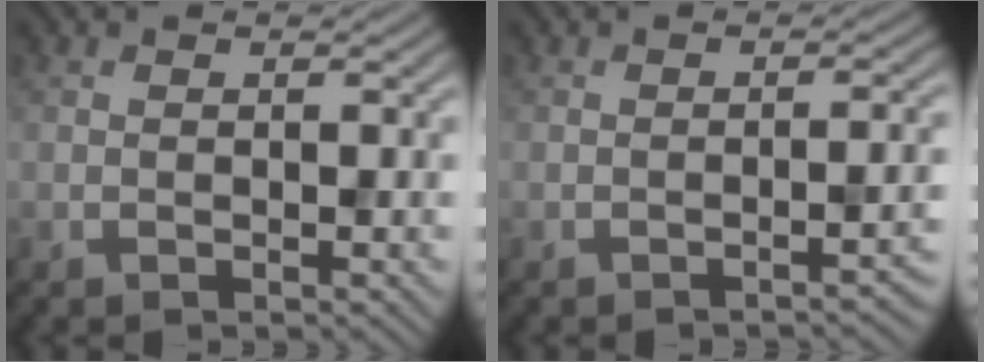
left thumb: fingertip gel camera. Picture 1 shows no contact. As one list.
[{"total": 2.9, "force": [-1.6, 0.6, 2.4], "torque": [-0.025, 0.007, -0.029]}]